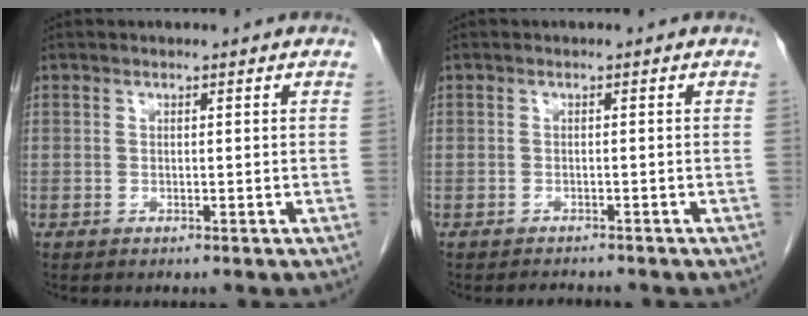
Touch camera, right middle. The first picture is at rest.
{"total": 1.5, "force": [-1.5, 0.2, 0.2], "torque": [-0.009, -0.008, -0.018]}